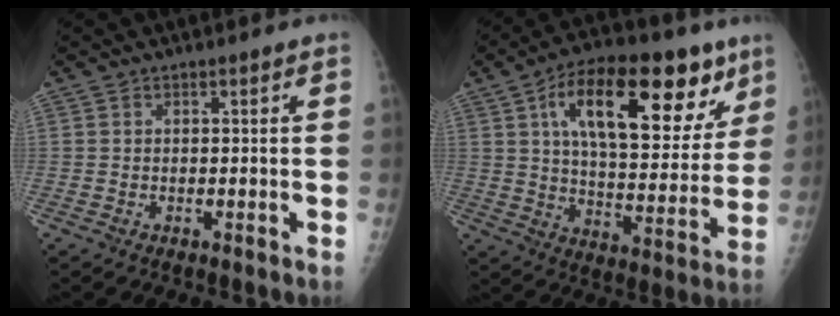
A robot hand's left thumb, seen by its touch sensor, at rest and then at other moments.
{"total": 25.0, "force": [11.4, 11.4, 19.1], "torque": [-0.247, -0.014, 0.177]}